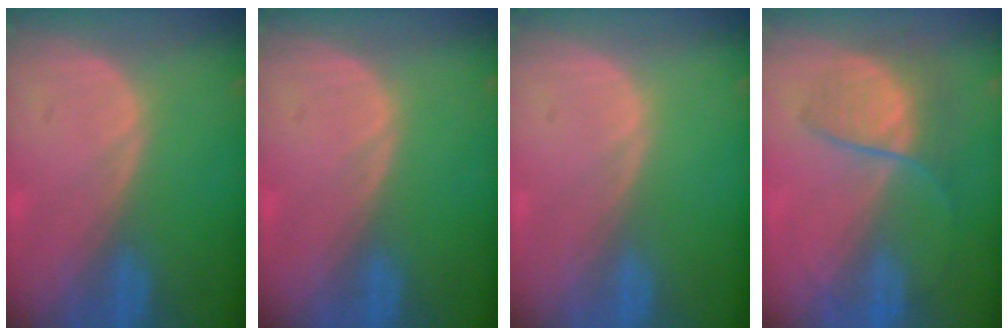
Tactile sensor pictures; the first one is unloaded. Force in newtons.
{"total": 0.0}
{"total": 0.0}
{"total": 6.8, "press": 6.3, "slide": 2.7}